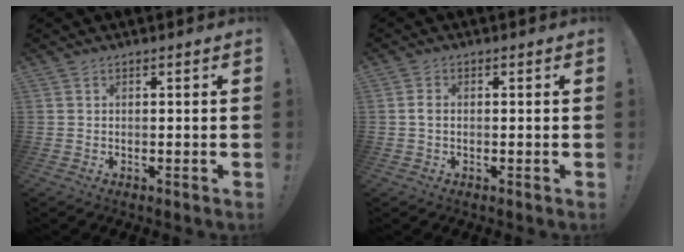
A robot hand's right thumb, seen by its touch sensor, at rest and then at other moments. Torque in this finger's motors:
{"motor_torque": [-0.14, 0.00, -0.08, 0.03, 0.03]}